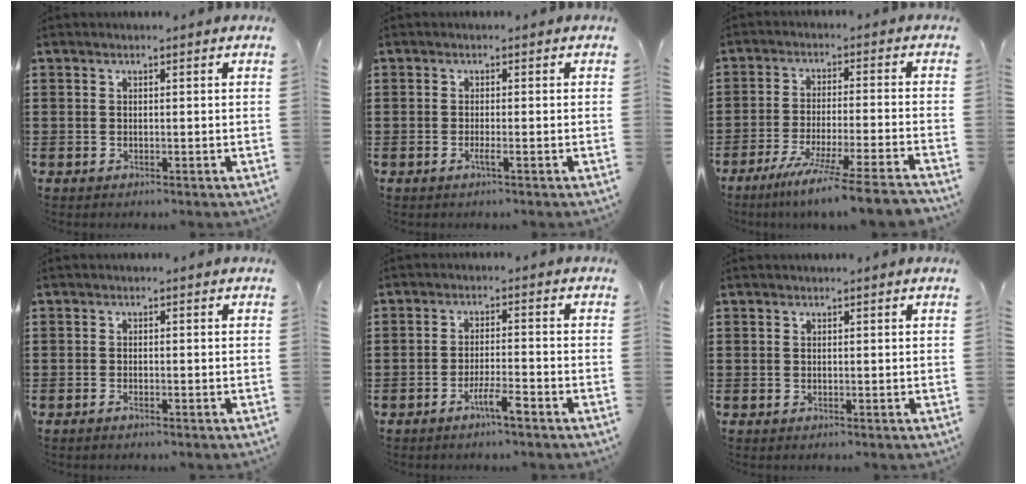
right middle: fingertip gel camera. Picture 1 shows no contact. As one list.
[{"total": 1.1, "force": [-0.6, 0.0, 1.0], "torque": [-0.017, -0.001, -0.011]}, {"total": 7.8, "force": [-6.6, -0.9, 4.1], "torque": [-0.072, -0.015, -0.127]}, {"total": 0.8, "force": [-0.6, 0.2, 0.5], "torque": [-0.012, -0.004, -0.010]}, {"total": 4.0, "force": [-2.8, 0.4, 2.8], "torque": [-0.059, 0.000, -0.055]}, {"total": 0.0}]